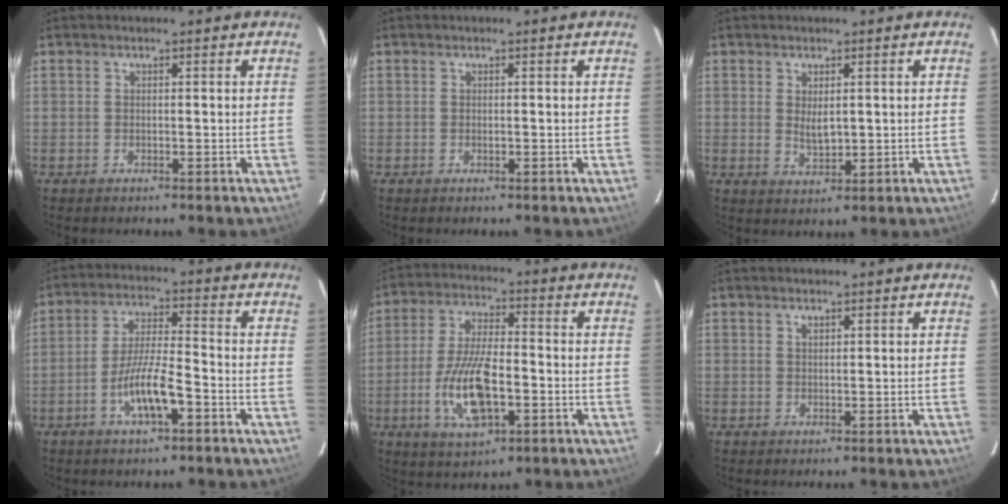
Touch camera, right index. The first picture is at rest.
{"total": 0.0}
{"total": 3.4, "force": [0.6, 1.8, 2.8], "torque": [-0.044, -0.008, 0.015]}
{"total": 8.5, "force": [-4.1, 1.6, 7.2], "torque": [-0.143, -0.003, -0.073]}
{"total": 12.8, "force": [-3.8, 5.0, 11.1], "torque": [-0.229, -0.008, -0.068]}
{"total": 0.8, "force": [0.6, 0.4, 0.4], "torque": [-0.005, 0.002, 0.011]}